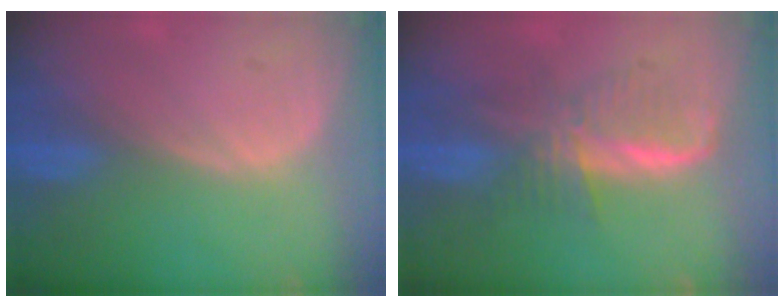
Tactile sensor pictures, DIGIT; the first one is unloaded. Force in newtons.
{"total": 6.1, "press": 6.1, "slide": 0.4}